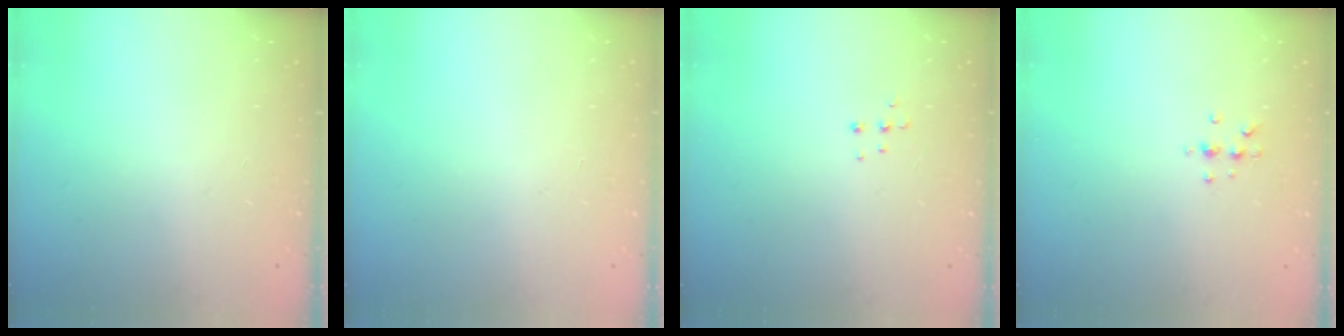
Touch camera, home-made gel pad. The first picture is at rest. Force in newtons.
{"total": 0.0}
{"total": 5.1, "press": 5.0, "slide": 0.4}
{"total": 4.9, "press": 4.9, "slide": 0.7}